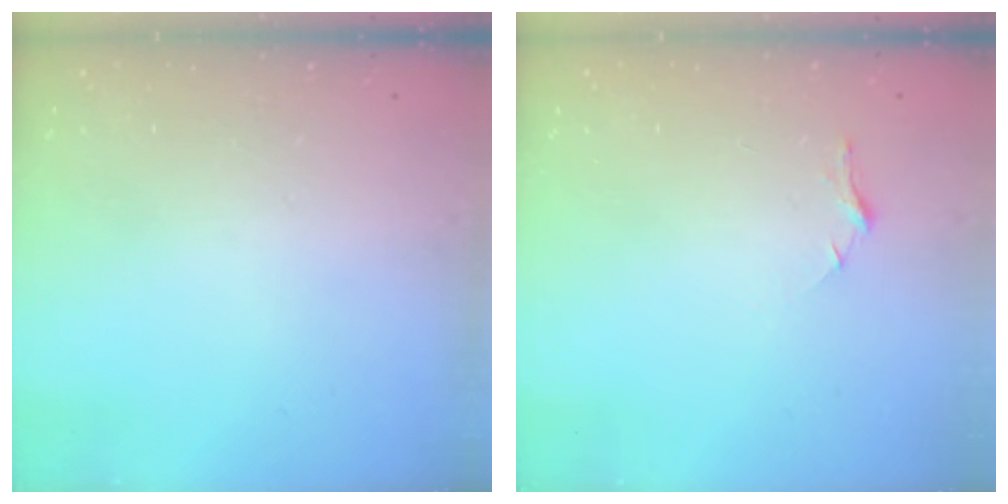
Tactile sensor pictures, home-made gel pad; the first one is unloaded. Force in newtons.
{"total": 5.7, "press": 5.6, "slide": 0.6}